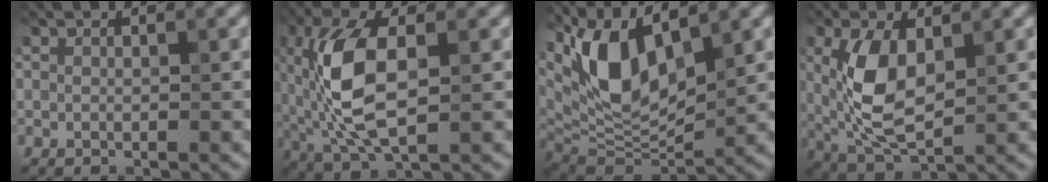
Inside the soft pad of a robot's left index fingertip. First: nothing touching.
{"total": 8.9, "force": [0.6, 4.2, 7.9], "torque": [-0.175, 0.002, 0.012]}
{"total": 9.6, "force": [4.2, 4.1, 7.5], "torque": [-0.154, -0.001, 0.079]}
{"total": 6.7, "force": [1.0, 3.3, 5.7], "torque": [-0.130, -0.003, 0.024]}